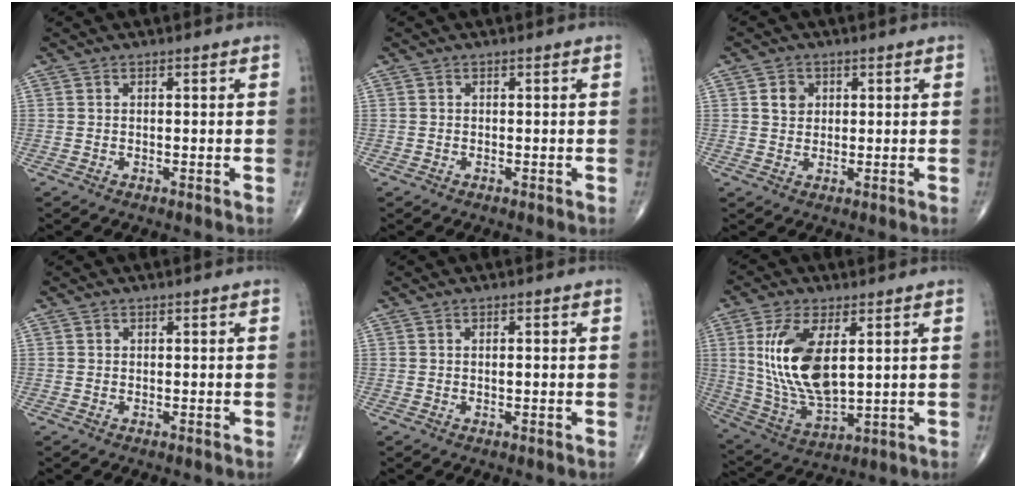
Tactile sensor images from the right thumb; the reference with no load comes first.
{"total": 0.0}
{"total": 3.3, "force": [1.0, 2.8, 1.5], "torque": [-0.009, -0.003, 0.016]}
{"total": 0.0}
{"total": 1.0, "force": [0.1, 0.4, 0.9], "torque": [-0.016, 0.000, 0.002]}
{"total": 16.0, "force": [3.7, 7.5, 13.7], "torque": [-0.270, -0.022, 0.083]}